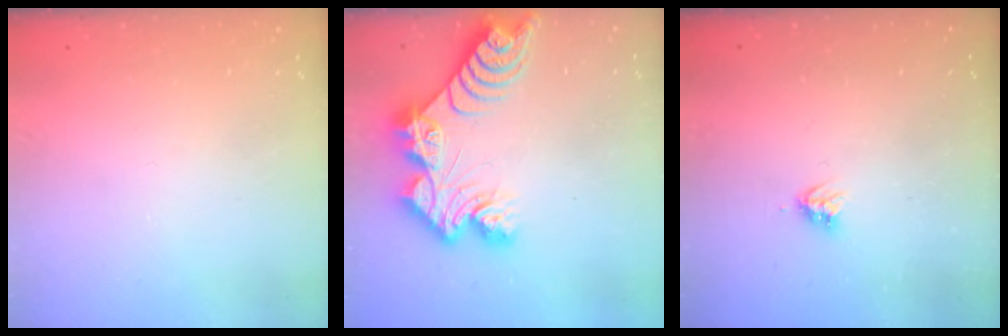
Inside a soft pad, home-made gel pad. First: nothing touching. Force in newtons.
{"total": 14.6, "press": 14.5, "slide": 1.1}
{"total": 3.7, "press": 3.7, "slide": 0.1}